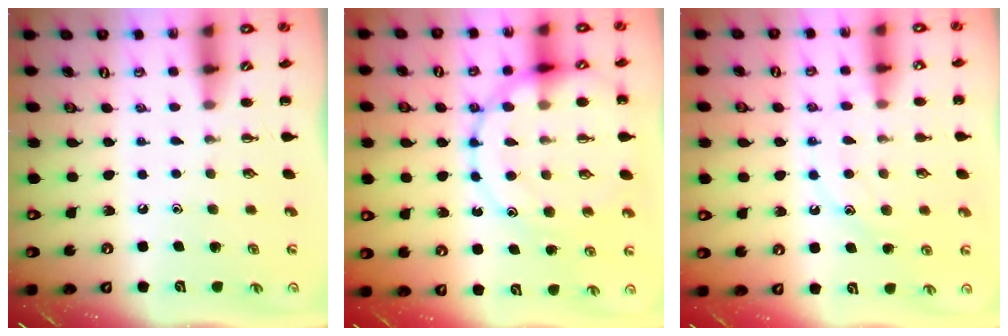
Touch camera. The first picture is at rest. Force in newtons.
{"total": 18.8, "press": 18.7, "slide": 1.9}
{"total": 12.0, "press": 12.0, "slide": 0.9}